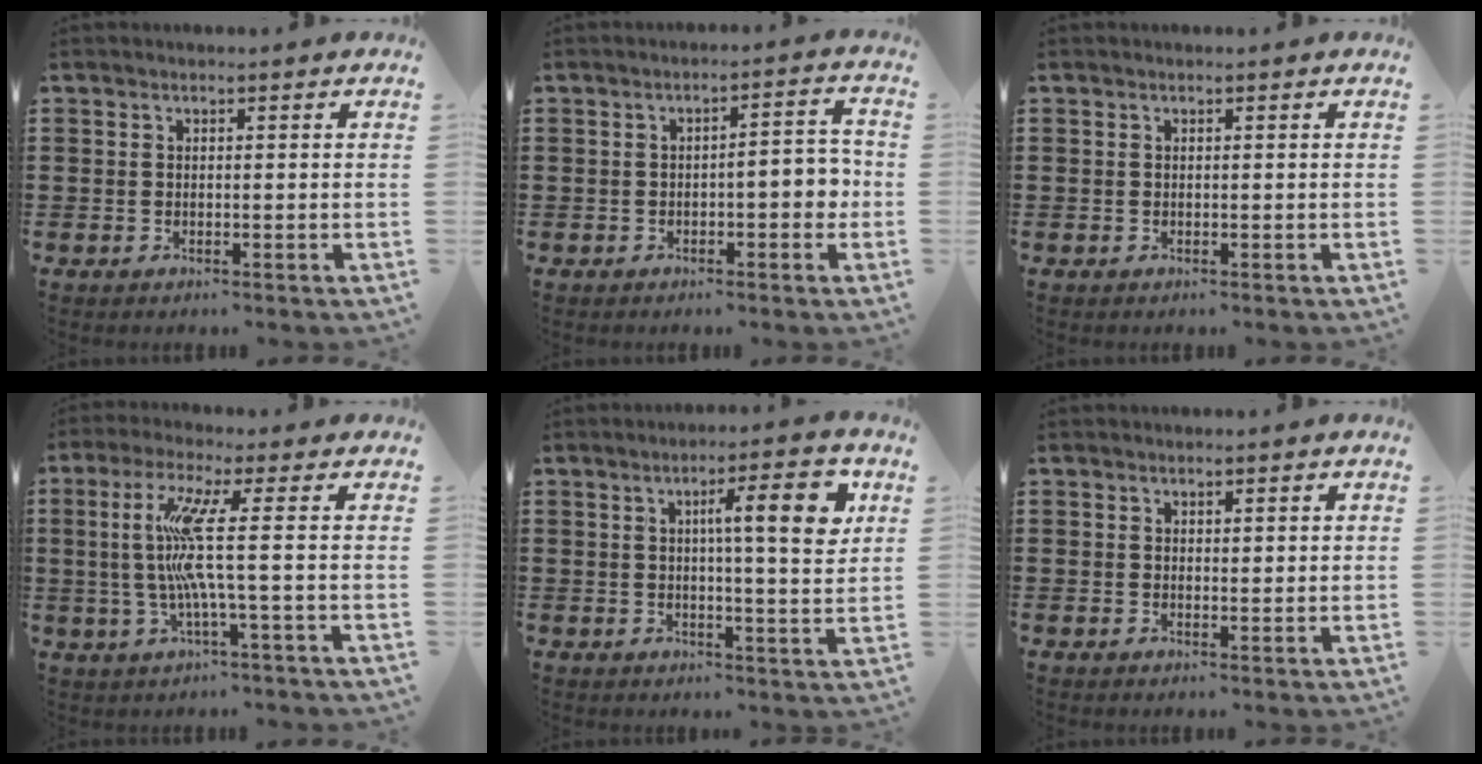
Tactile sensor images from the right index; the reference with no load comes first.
{"total": 3.8, "force": [-1.1, 1.3, 3.5], "torque": [-0.052, 0.004, -0.024]}
{"total": 0.0}
{"total": 8.8, "force": [0.2, -0.6, 8.7], "torque": [-0.198, -0.021, -0.015]}
{"total": 9.3, "force": [3.0, 1.5, 8.7], "torque": [-0.132, -0.009, 0.037]}
{"total": 0.9, "force": [0.6, 0.4, 0.4], "torque": [-0.008, 0.004, 0.012]}